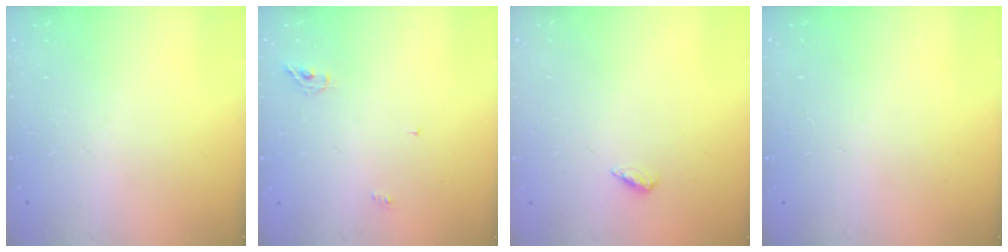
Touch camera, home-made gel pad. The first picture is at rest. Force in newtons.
{"total": 4.3, "press": 4.3, "slide": 0.1}
{"total": 2.6, "press": 2.2, "slide": 1.3}
{"total": 0.0}